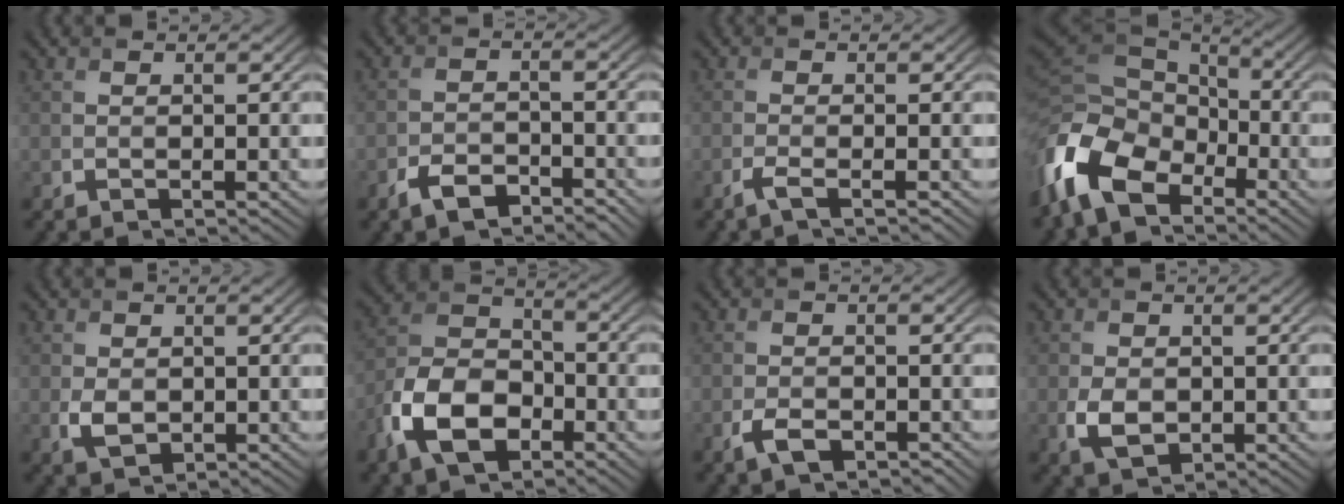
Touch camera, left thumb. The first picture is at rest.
{"total": 4.1, "force": [-3.1, 1.9, 2.0], "torque": [-0.037, -0.002, -0.063]}
{"total": 2.1, "force": [-1.3, 0.3, 1.6], "torque": [-0.030, 0.002, -0.037]}
{"total": 14.2, "force": [-6.5, 9.0, 8.9], "torque": [-0.243, -0.040, -0.126]}
{"total": 2.6, "force": [-0.3, 2.0, 1.7], "torque": [-0.041, -0.009, -0.002]}
{"total": 11.3, "force": [-5.5, 6.9, 7.1], "torque": [-0.163, -0.004, -0.122]}
{"total": 3.0, "force": [-1.8, 1.5, 2.0], "torque": [-0.041, -0.005, -0.035]}
{"total": 3.8, "force": [-0.7, 2.7, 2.5], "torque": [-0.060, -0.012, -0.013]}